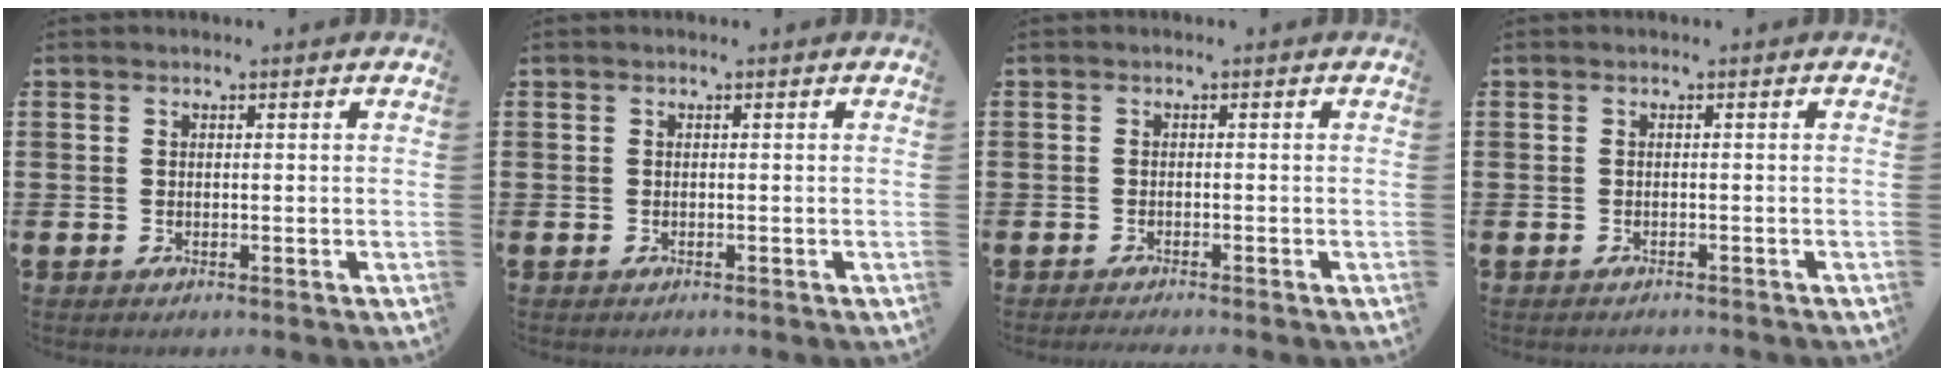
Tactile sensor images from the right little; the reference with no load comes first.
{"total": 0.0}
{"total": 0.7, "force": [-0.7, -0.1, 0.3], "torque": [-0.004, -0.002, -0.013]}
{"total": 0.5, "force": [-0.5, 0.0, -0.1], "torque": [0.000, -0.002, -0.011]}